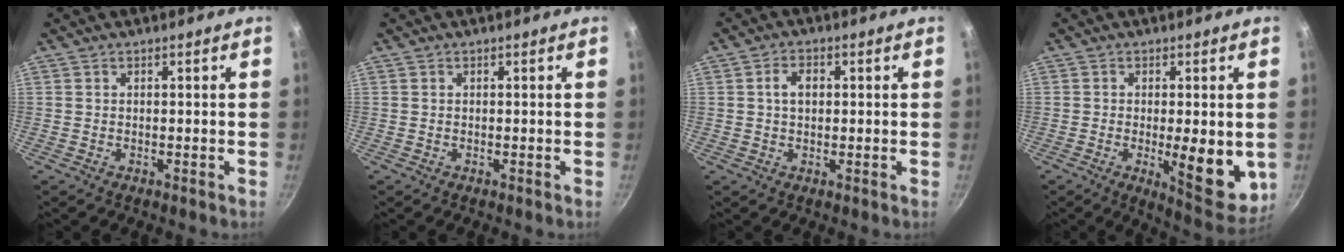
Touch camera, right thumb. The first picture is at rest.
{"total": 0.0}
{"total": 3.5, "force": [0.5, 2.4, 2.4], "torque": [-0.030, 0.007, 0.006]}
{"total": 11.6, "force": [-1.4, 4.1, 10.8], "torque": [-0.119, -0.017, -0.010]}